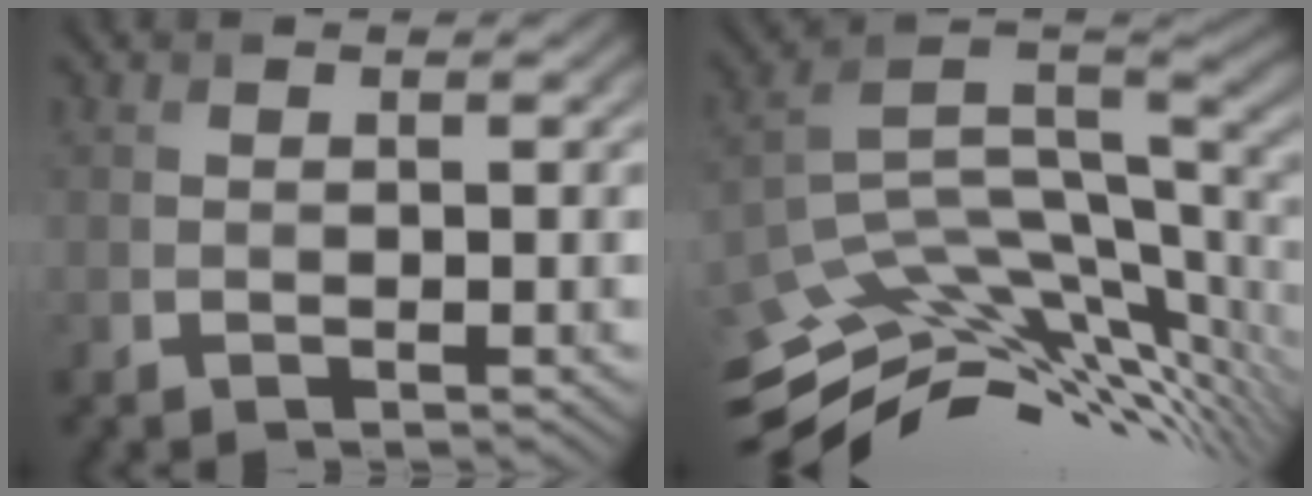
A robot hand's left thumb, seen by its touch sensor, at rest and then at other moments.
{"total": 12.1, "force": [-5.4, 5.0, 9.6], "torque": [-0.203, -0.007, -0.091]}